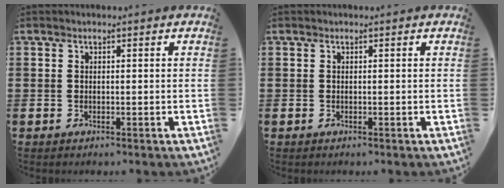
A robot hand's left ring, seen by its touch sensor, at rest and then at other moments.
{"total": 0.0}